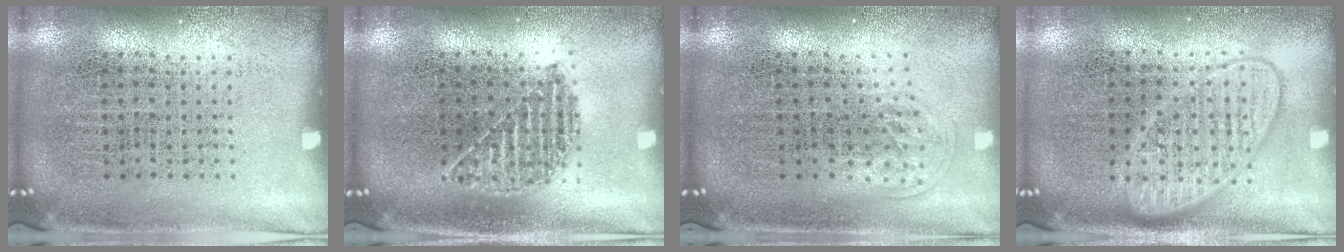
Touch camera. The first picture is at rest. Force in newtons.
{"total": 1.1, "press": 1.0, "slide": 0.5}
{"total": 1.0, "press": 0.6, "slide": 0.8}
{"total": 2.9, "press": 2.9, "slide": 0.4}